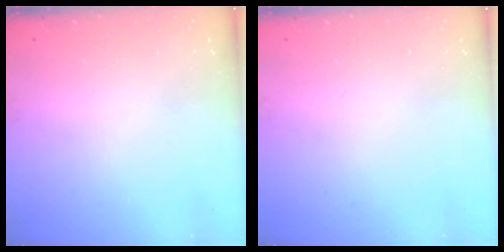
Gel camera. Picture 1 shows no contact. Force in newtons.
{"total": 0.0}